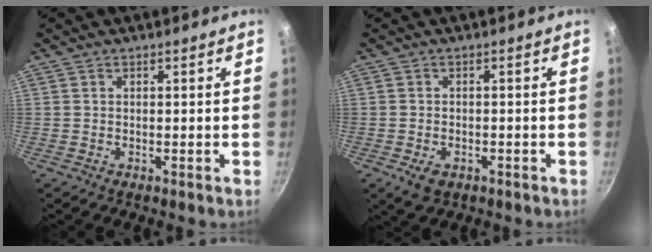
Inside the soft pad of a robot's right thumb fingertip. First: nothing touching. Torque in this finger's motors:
{"motor_torque": [0.61, 0.47, -0.24, 0.15, -0.01]}